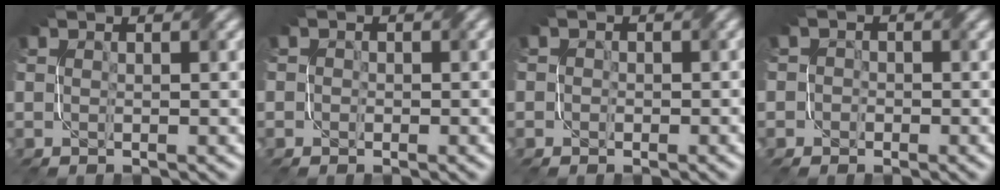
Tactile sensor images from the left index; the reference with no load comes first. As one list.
[{"total": 1.4, "force": [0.2, 1.3, 0.4], "torque": [0.003, 0.004, -0.009]}, {"total": 1.7, "force": [0.2, 1.6, 0.4], "torque": [0.005, 0.005, -0.009]}, {"total": 2.9, "force": [-0.1, 2.8, 0.5], "torque": [0.010, 0.014, -0.031]}]